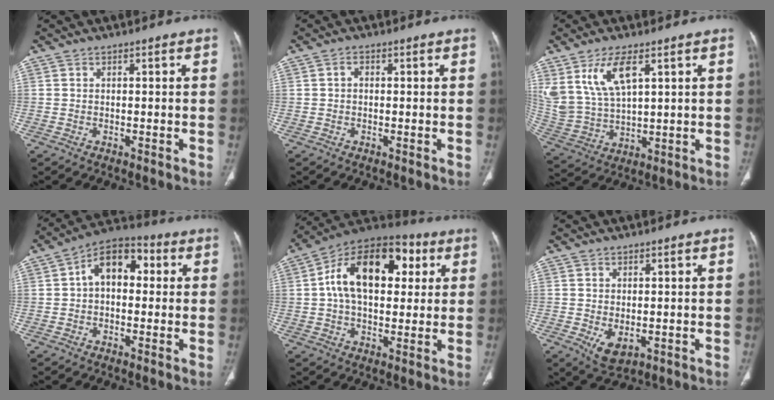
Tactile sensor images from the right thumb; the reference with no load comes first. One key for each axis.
{"total": 1.2, "fx": 0.0, "fy": 1.0, "fz": 0.8, "tx": -0.009, "ty": 0.005, "tz": -0.004}
{"total": 12.0, "fx": 5.9, "fy": 5.3, "fz": 8.9, "tx": -0.184, "ty": -0.021, "tz": 0.134}
{"total": 10.5, "fx": 1.6, "fy": 6.8, "fz": 7.9, "tx": -0.099, "ty": 0.034, "tz": 0.014}
{"total": 19.9, "fx": 4.5, "fy": 12.1, "fz": 15.2, "tx": -0.217, "ty": 0.021, "tz": 0.059}
{"total": 4.6, "fx": -1.0, "fy": 2.7, "fz": 3.6, "tx": -0.063, "ty": -0.009, "tz": -0.005}